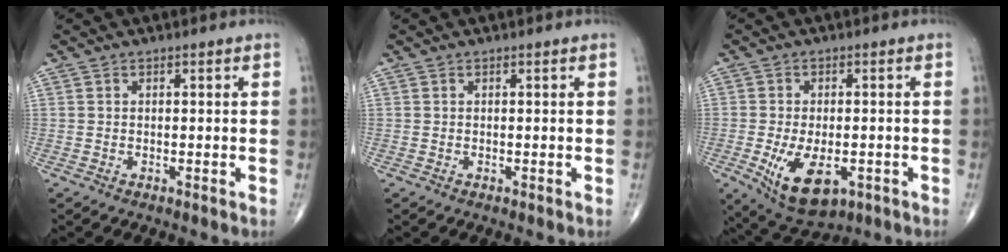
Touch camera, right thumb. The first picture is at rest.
{"total": 0.0}
{"total": 10.8, "force": [-3.5, 5.7, 8.5], "torque": [-0.141, -0.004, -0.043]}